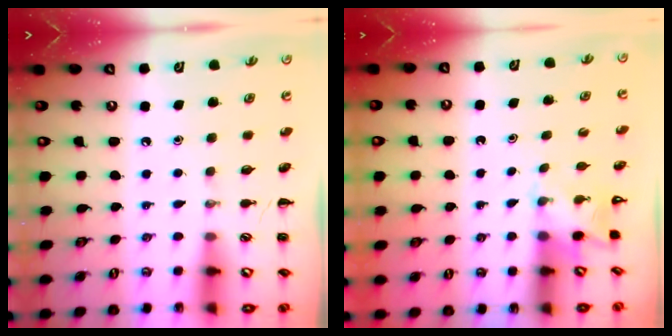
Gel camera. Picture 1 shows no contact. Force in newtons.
{"total": 3.1, "press": 3.0, "slide": 0.8}